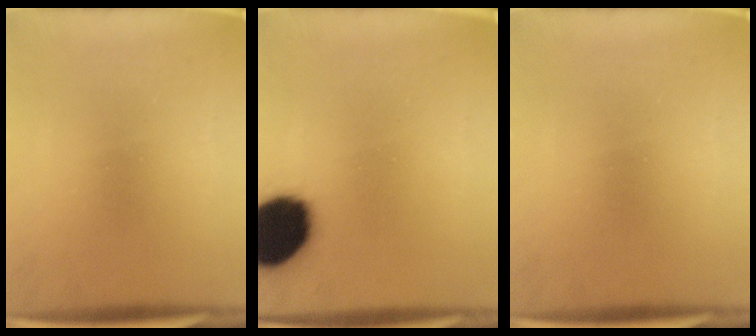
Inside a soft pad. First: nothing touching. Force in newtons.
{"total": 19.7}
{"total": 0.0}